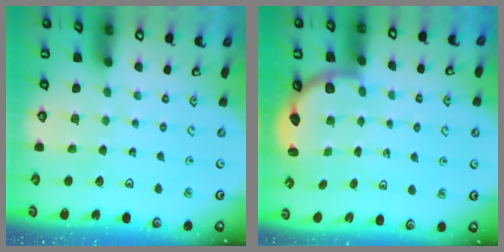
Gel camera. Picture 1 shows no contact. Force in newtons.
{"total": 3.5, "press": 2.8, "slide": 2.0}